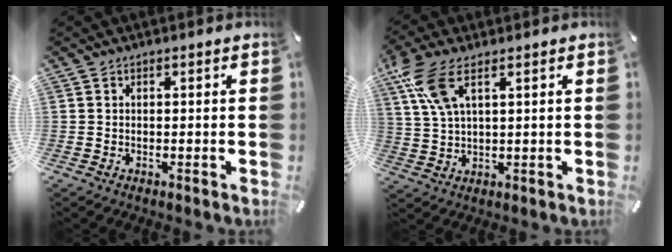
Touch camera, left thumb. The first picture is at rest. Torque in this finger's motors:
{"motor_torque": [1.39, 1.34, 0.72, 0.13, 0.47]}